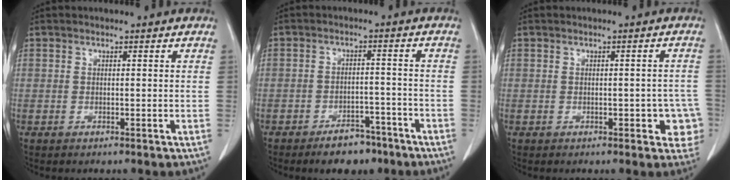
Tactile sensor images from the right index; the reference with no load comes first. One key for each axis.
{"total": 6.0, "fx": -4.4, "fy": 2.8, "fz": 2.9, "tx": -0.040, "ty": 0.007, "tz": -0.063}
{"total": 4.8, "fx": -1.5, "fy": 2.1, "fz": 4.0, "tx": -0.025, "ty": 0.013, "tz": -0.015}